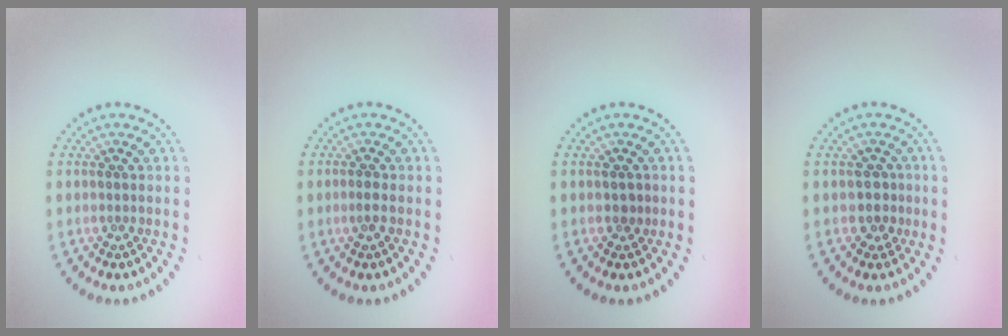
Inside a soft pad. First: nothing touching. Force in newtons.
{"total": 0.9, "press": 0.8, "slide": 0.2}
{"total": 0.8, "press": 0.8, "slide": 0.3}
{"total": 1.7, "press": 1.3, "slide": 1.1}